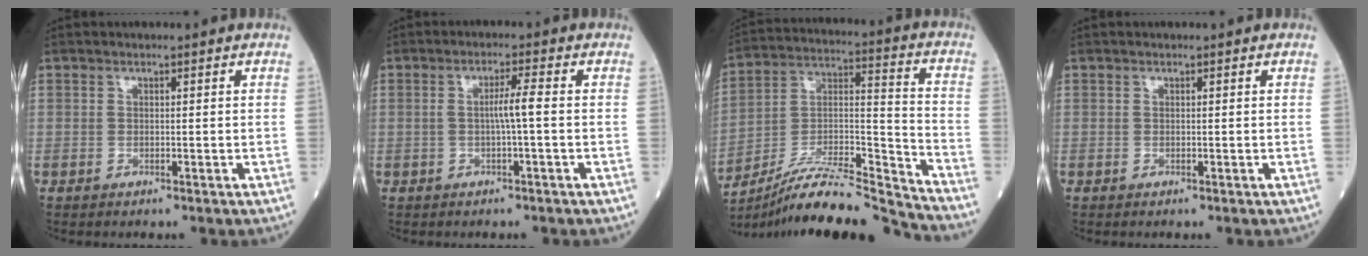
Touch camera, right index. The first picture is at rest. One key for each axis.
{"total": 2.9, "fx": -0.3, "fy": -0.4, "fz": 2.8, "tx": -0.050, "ty": 0.004, "tz": -0.003}
{"total": 19.3, "fx": -18.2, "fy": -1.1, "fz": 6.3, "tx": -0.124, "ty": 0.015, "tz": -0.313}
{"total": 0.0}